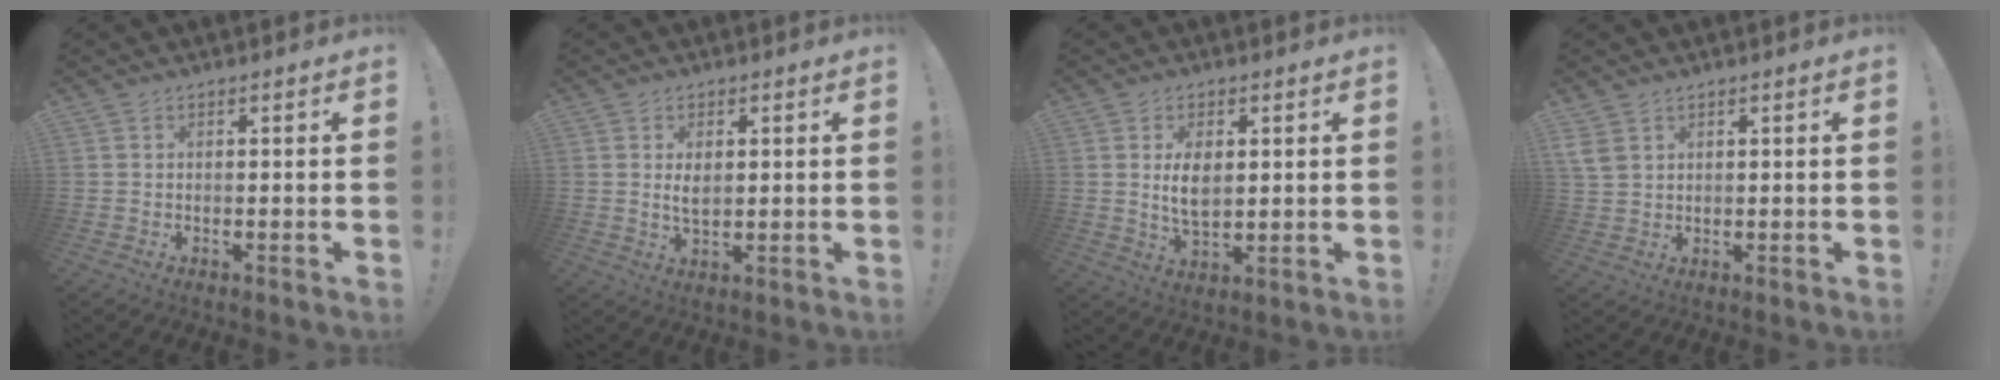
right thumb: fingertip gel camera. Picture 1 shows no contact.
{"total": 3.9, "force": [0.8, 2.2, 3.2], "torque": [-0.051, -0.006, 0.010]}
{"total": 7.0, "force": [1.4, 4.0, 5.6], "torque": [-0.095, -0.008, 0.021]}
{"total": 4.2, "force": [2.5, 2.6, 2.2], "torque": [-0.050, -0.008, 0.049]}